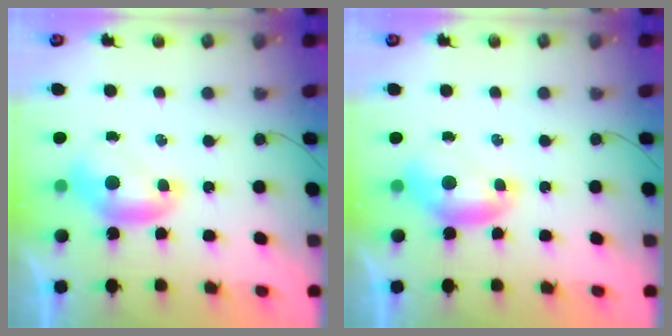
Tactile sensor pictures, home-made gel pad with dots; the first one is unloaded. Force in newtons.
{"total": 0.0}